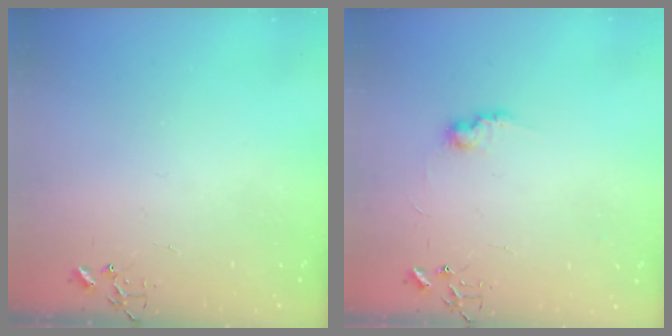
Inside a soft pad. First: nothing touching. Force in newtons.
{"total": 7.5, "press": 7.4, "slide": 0.3}